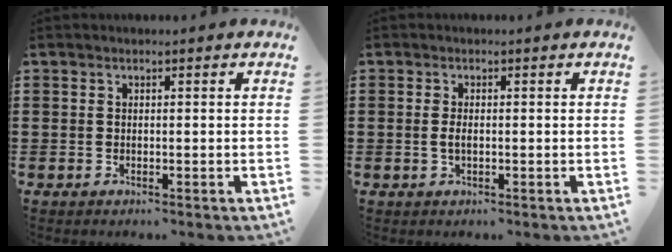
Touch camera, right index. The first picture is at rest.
{"total": 1.5, "force": [-0.2, 0.6, 1.3], "torque": [-0.033, 0.001, -0.007]}